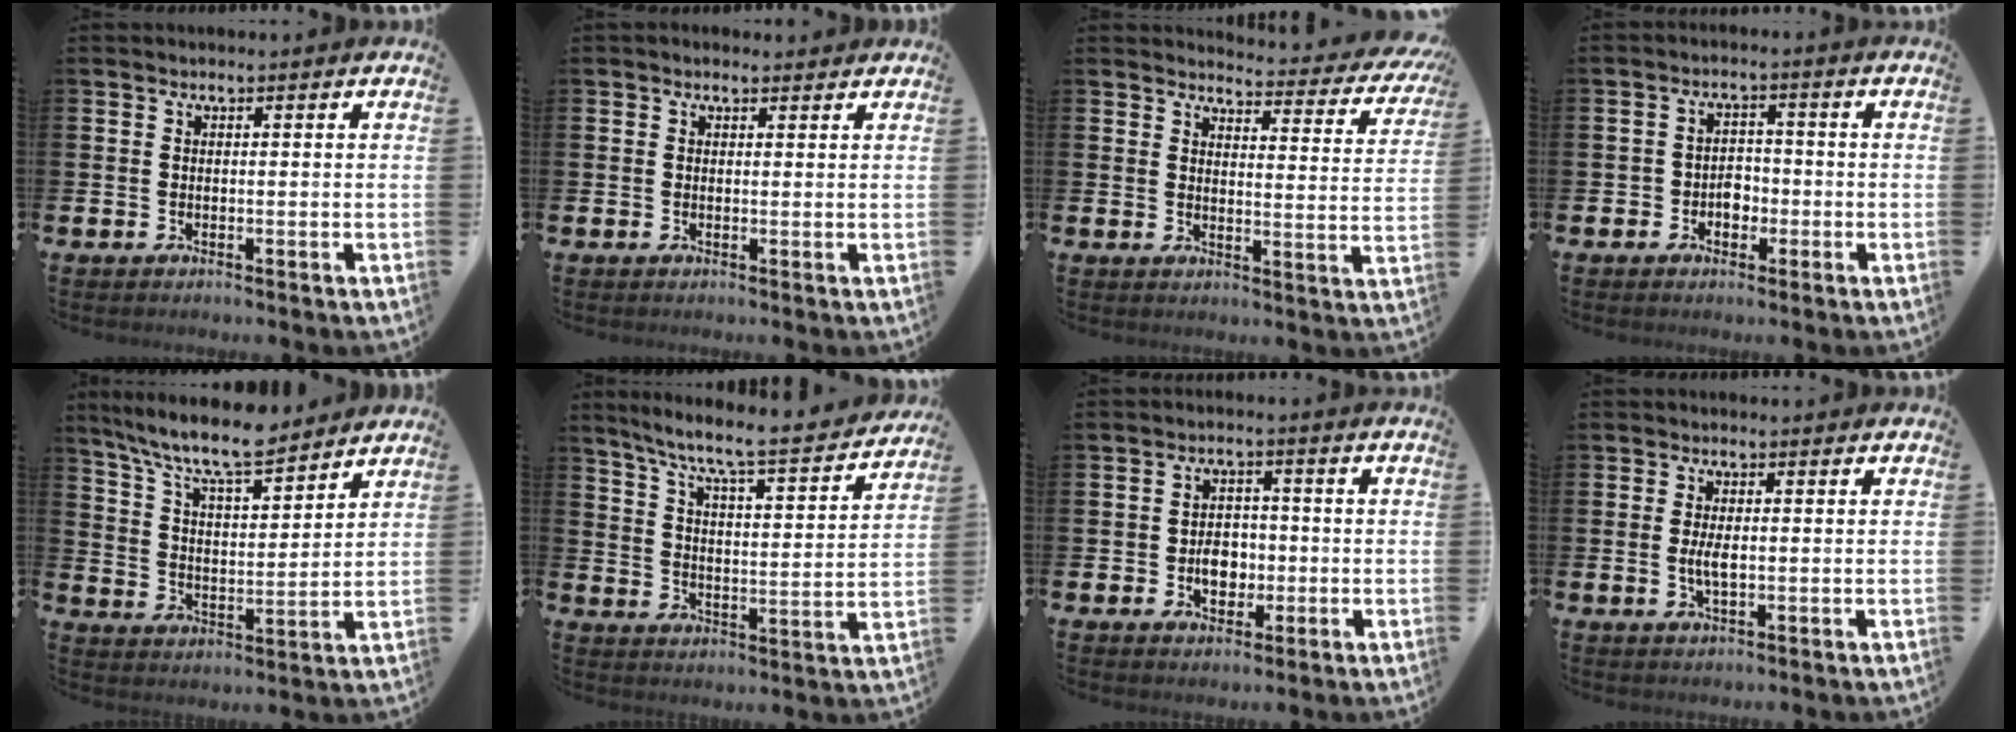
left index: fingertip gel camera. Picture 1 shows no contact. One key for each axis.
{"total": 0.8, "fx": 0.7, "fy": 0.4, "fz": 0.2, "tx": 0.004, "ty": 0.003, "tz": 0.010}
{"total": 3.2, "fx": 3.1, "fy": 0.7, "fz": 0.8, "tx": -0.019, "ty": -0.032, "tz": 0.045}
{"total": 2.8, "fx": -1.4, "fy": 2.2, "fz": 1.1, "tx": -0.016, "ty": 0.004, "tz": -0.033}
{"total": 9.7, "fx": 8.7, "fy": 1.6, "fz": 3.9, "tx": -0.104, "ty": -0.051, "tz": 0.153}
{"total": 7.8, "fx": 6.9, "fy": 0.4, "fz": 3.5, "tx": -0.091, "ty": -0.055, "tz": 0.112}
{"total": 4.0, "fx": -0.9, "fy": 3.0, "fz": 2.5, "tx": -0.026, "ty": -0.003, "tz": -0.026}
{"total": 2.8, "fx": -0.1, "fy": 1.1, "fz": 2.6, "tx": -0.048, "ty": 0.001, "tz": -0.003}